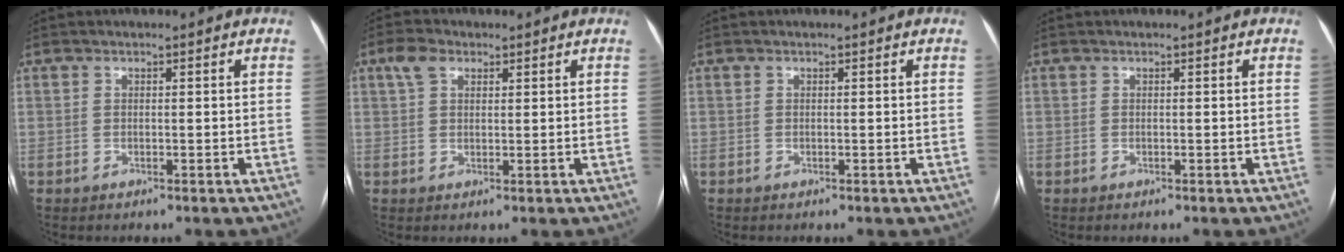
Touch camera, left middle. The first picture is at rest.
{"total": 3.5, "force": [1.9, 2.1, 2.0], "torque": [-0.047, 0.018, 0.038]}
{"total": 0.0}
{"total": 0.0}